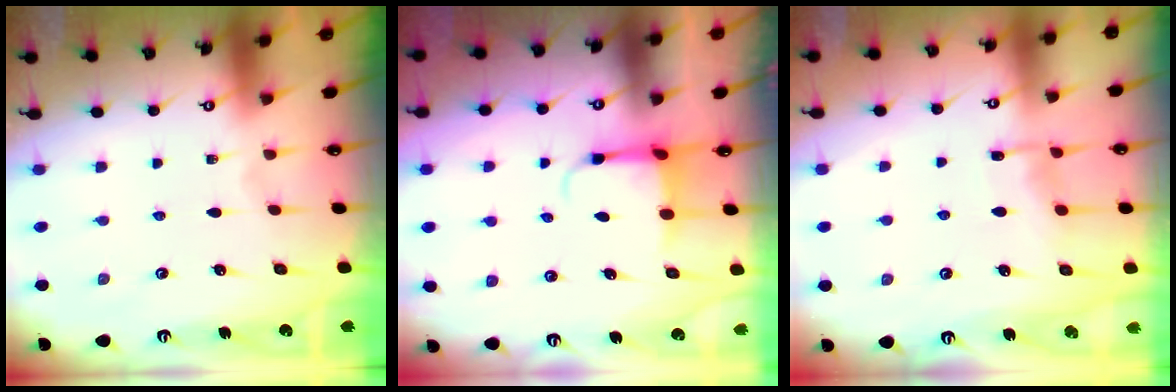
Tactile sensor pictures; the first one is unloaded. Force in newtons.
{"total": 4.0, "press": 3.8, "slide": 1.2}
{"total": 7.7, "press": 7.7, "slide": 0.8}